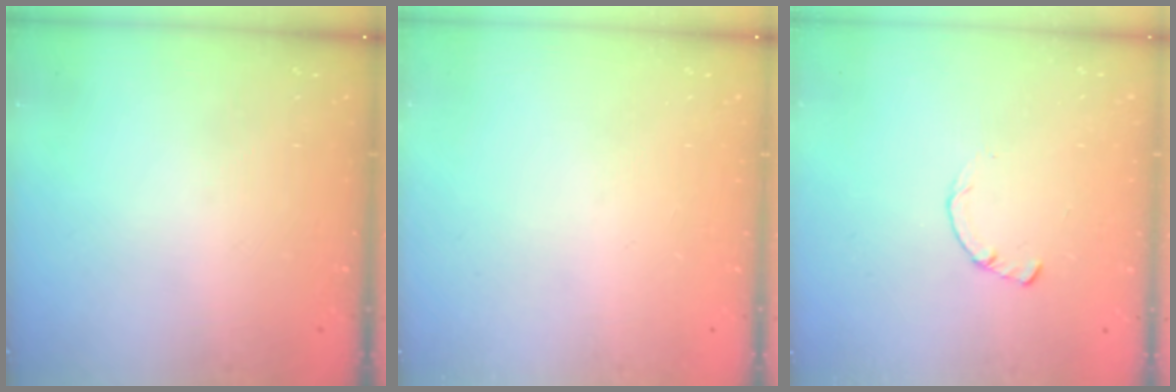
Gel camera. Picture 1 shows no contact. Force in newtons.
{"total": 0.0}
{"total": 1.7, "press": 1.7, "slide": 0.2}